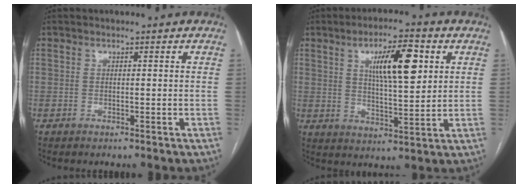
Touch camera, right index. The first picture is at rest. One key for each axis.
{"total": 10.9, "fx": 3.9, "fy": 2.6, "fz": 9.8, "tx": -0.164, "ty": 0.006, "tz": 0.066}